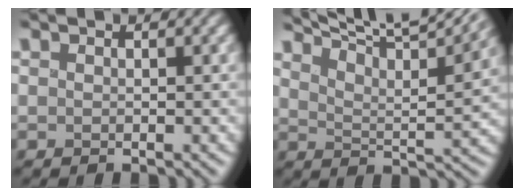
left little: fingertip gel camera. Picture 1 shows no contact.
{"total": 10.0, "force": [8.1, 2.0, 5.6], "torque": [-0.093, 0.007, 0.100]}